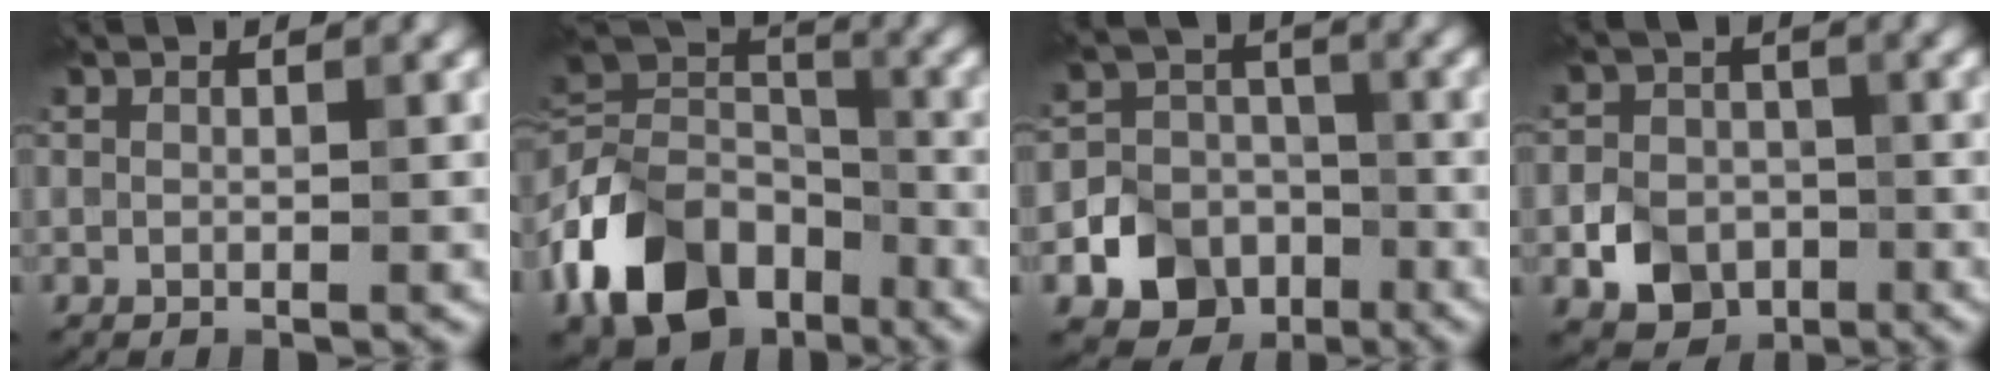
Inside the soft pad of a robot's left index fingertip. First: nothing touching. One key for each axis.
{"total": 12.3, "fx": -5.6, "fy": 8.4, "fz": 7.1, "tx": -0.160, "ty": 0.010, "tz": -0.122}
{"total": 9.3, "fx": -4.6, "fy": 7.6, "fz": 2.7, "tx": -0.023, "ty": -0.025, "tz": -0.093}
{"total": 4.9, "fx": -2.0, "fy": 3.9, "fz": 2.3, "tx": -0.033, "ty": -0.003, "tz": -0.043}